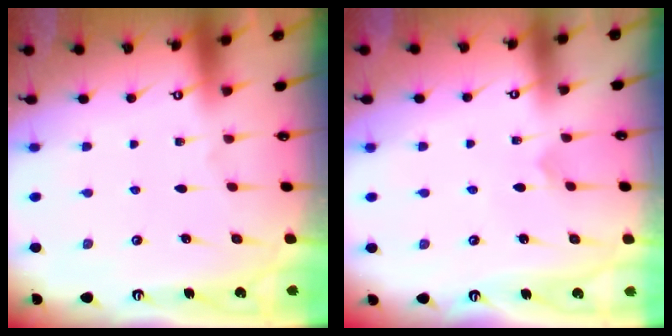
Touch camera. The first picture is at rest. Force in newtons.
{"total": 2.3, "press": 2.3, "slide": 0.2}